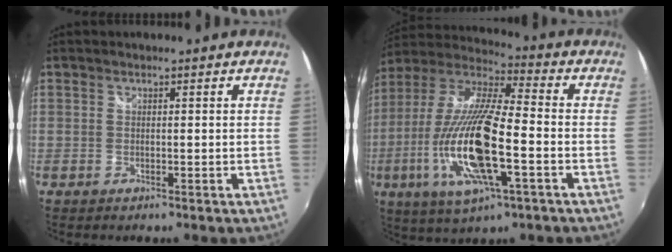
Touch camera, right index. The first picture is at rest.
{"total": 21.9, "force": [-6.4, 5.5, 20.2], "torque": [-0.400, -0.032, -0.120]}